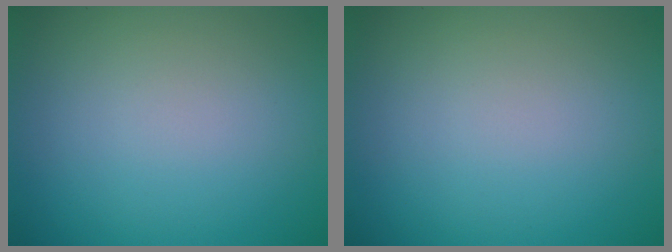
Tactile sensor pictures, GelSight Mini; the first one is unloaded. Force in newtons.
{"total": 0.0}